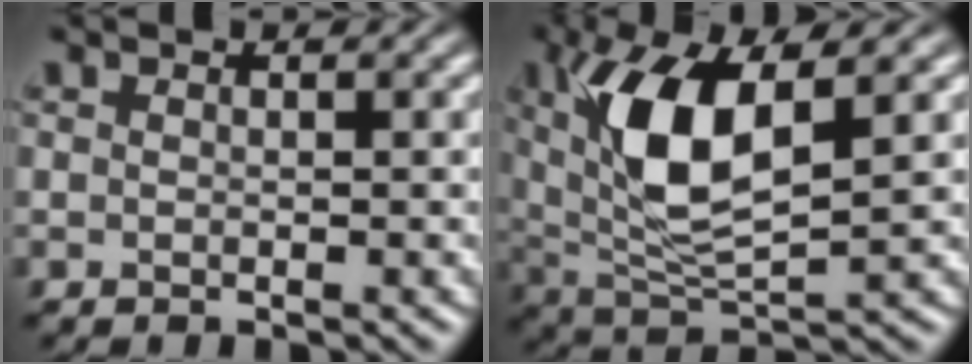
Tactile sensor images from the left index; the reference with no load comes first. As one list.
[{"total": 8.0, "force": [1.9, 3.0, 7.2], "torque": [-0.152, 0.000, 0.048]}]